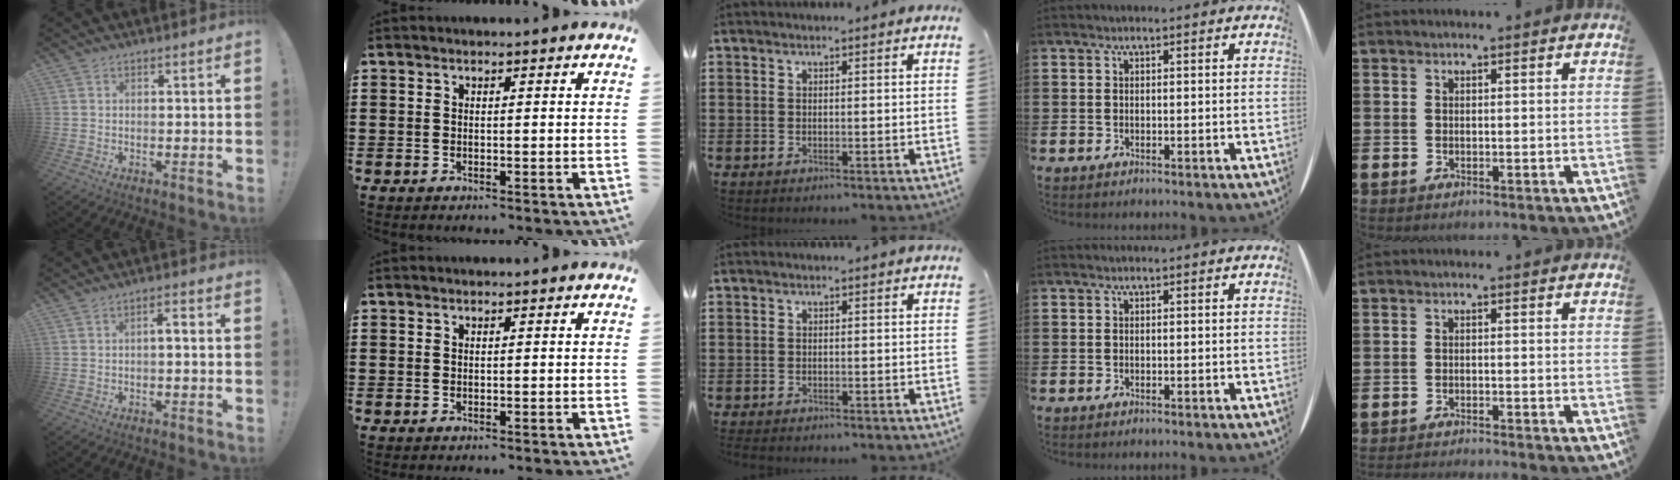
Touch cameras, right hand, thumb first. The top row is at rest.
{"thumb": {"total": 2.7, "force": [-0.8, 0.5, 2.5], "torque": [-0.051, 0.012, -0.018]}, "middle": {"total": 0.8, "force": [-0.8, 0.1, 0.0], "torque": [-0.004, -0.001, -0.017]}, "little": {"total": 1.1, "force": [-1.1, -0.2, 0.0], "torque": [0.001, 0.003, -0.022]}}